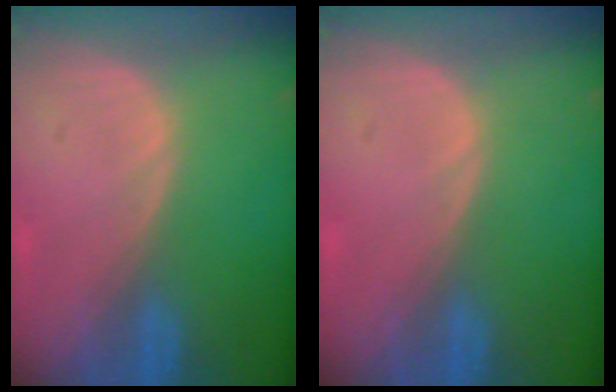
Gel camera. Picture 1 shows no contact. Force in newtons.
{"total": 0.0}